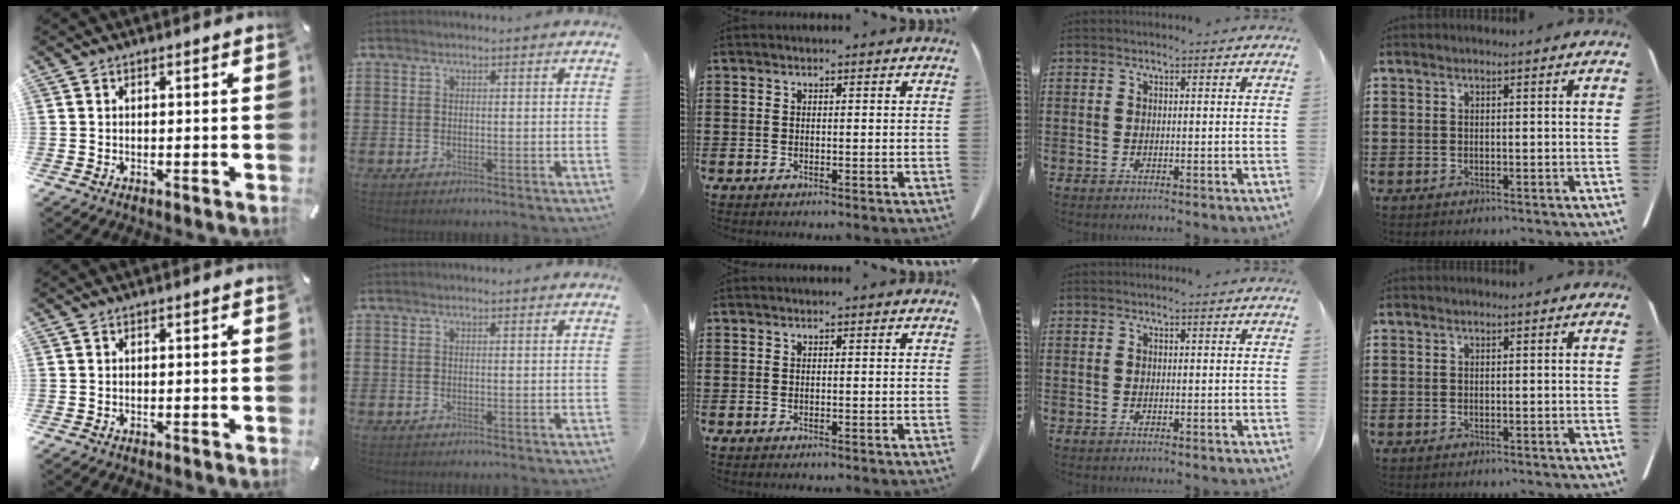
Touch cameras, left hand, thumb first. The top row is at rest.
{}